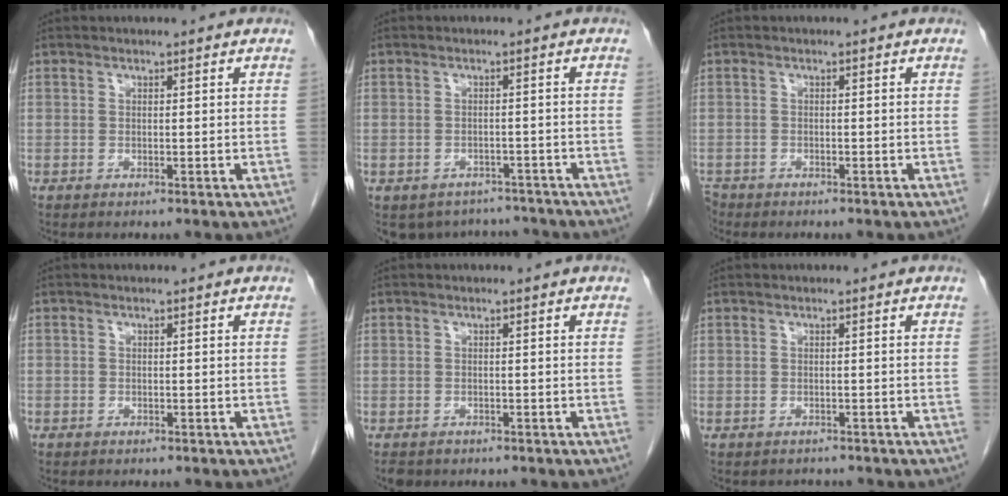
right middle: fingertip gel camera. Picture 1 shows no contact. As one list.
[{"total": 7.6, "force": [-6.8, 3.3, 0.5], "torque": [0.000, 0.011, -0.081]}, {"total": 2.0, "force": [-1.8, 0.9, 0.2], "torque": [-0.010, -0.003, -0.031]}, {"total": 0.8, "force": [-0.5, 0.6, 0.0], "torque": [-0.009, 0.004, -0.011]}, {"total": 2.0, "force": [-1.5, 1.2, 0.3], "torque": [-0.008, 0.000, -0.022]}, {"total": 1.7, "force": [-1.5, 0.7, -0.3], "torque": [-0.003, -0.004, -0.024]}]